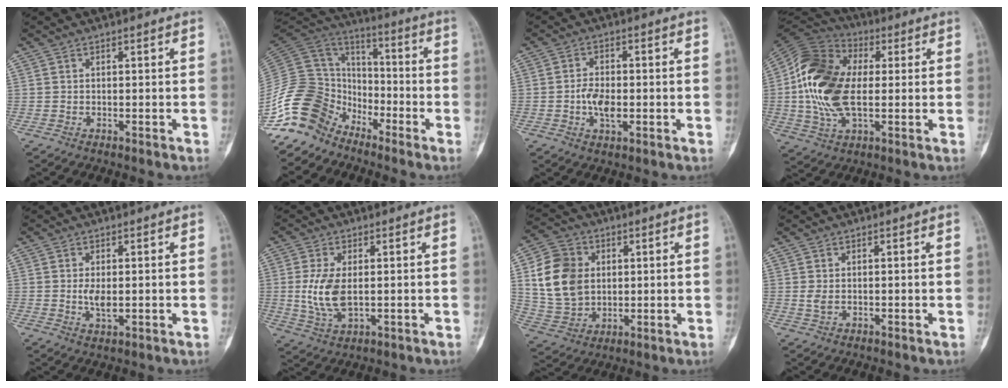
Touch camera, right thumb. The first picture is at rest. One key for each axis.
{"total": 16.8, "fx": -11.5, "fy": 10.9, "fz": 5.4, "tx": -0.103, "ty": 0.092, "tz": -0.225}
{"total": 5.2, "fx": -0.9, "fy": 2.8, "fz": 4.3, "tx": -0.076, "ty": 0.003, "tz": -0.020}
{"total": 18.8, "fx": 1.2, "fy": 11.0, "fz": 15.2, "tx": -0.305, "ty": 0.014, "tz": 0.015}
{"total": 3.4, "fx": 0.1, "fy": 1.6, "fz": 3.0, "tx": -0.059, "ty": -0.009, "tz": 0.002}
{"total": 7.8, "fx": 0.2, "fy": 4.0, "fz": 6.7, "tx": -0.145, "ty": -0.008, "tz": 0.010}
{"total": 14.3, "fx": 2.8, "fy": 11.3, "fz": 8.4, "tx": -0.132, "ty": -0.002, "tz": 0.058}
{"total": 1.9, "fx": 0.2, "fy": 0.9, "fz": 1.7, "tx": -0.033, "ty": -0.003, "tz": 0.006}